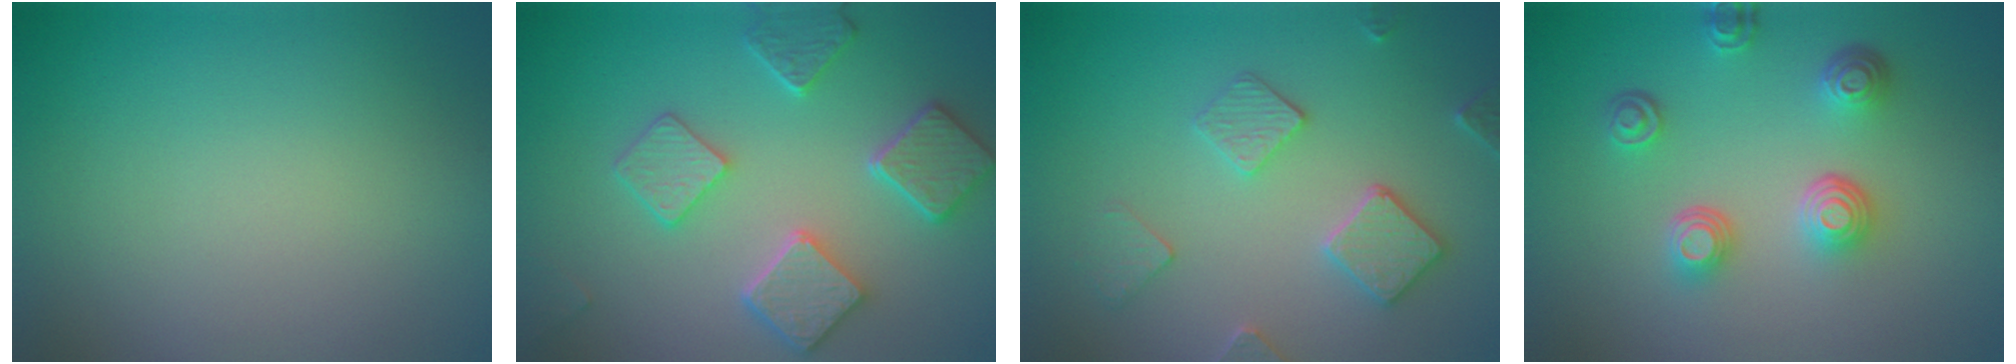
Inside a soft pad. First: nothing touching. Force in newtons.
{"total": 4.8, "press": 4.5, "slide": 1.6}
{"total": 3.4, "press": 3.4, "slide": 0.3}
{"total": 4.3, "press": 3.4, "slide": 2.5}